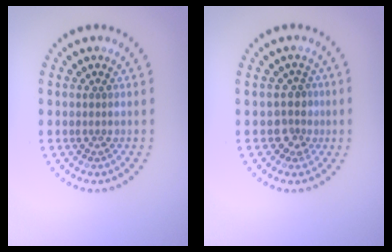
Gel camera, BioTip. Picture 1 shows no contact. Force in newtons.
{"total": 2.2, "press": 1.6, "slide": 1.5}